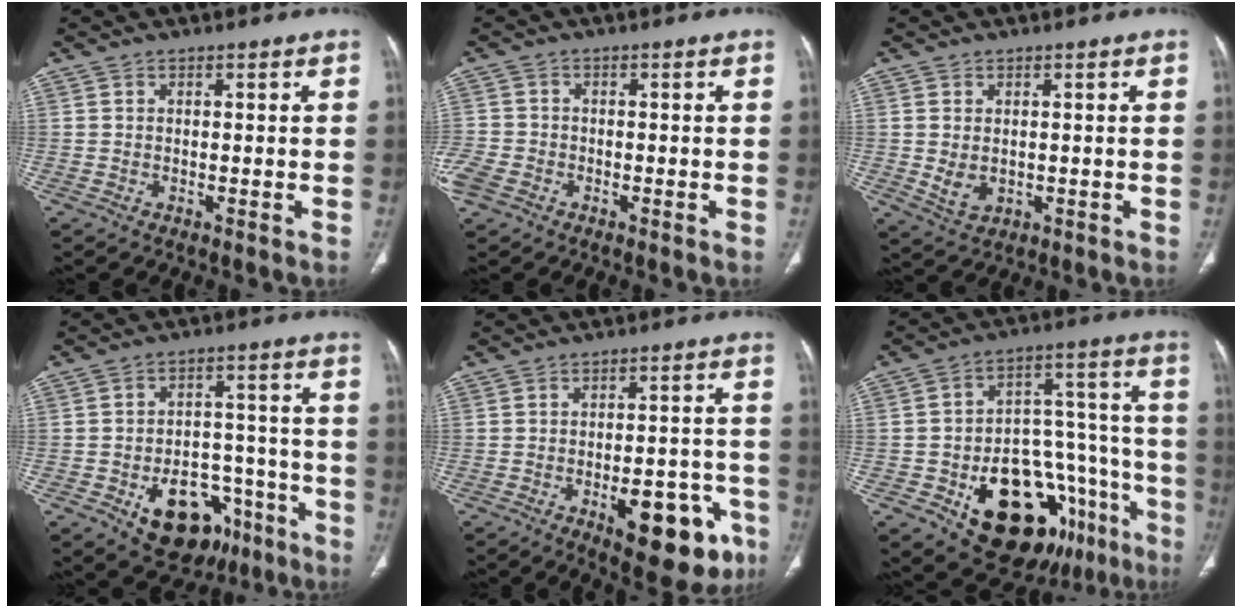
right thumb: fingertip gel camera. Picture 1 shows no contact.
{"total": 5.7, "force": [-2.9, 4.2, 2.6], "torque": [-0.069, 0.010, -0.056]}
{"total": 3.8, "force": [-0.1, 2.8, 2.6], "torque": [-0.040, -0.011, 0.011]}
{"total": 14.9, "force": [-7.4, 10.0, 8.2], "torque": [-0.072, 0.052, -0.097]}
{"total": 15.7, "force": [-7.0, 6.9, 12.3], "torque": [-0.115, 0.029, -0.079]}
{"total": 25.4, "force": [-12.1, 14.2, 17.2], "torque": [-0.172, 0.092, -0.162]}